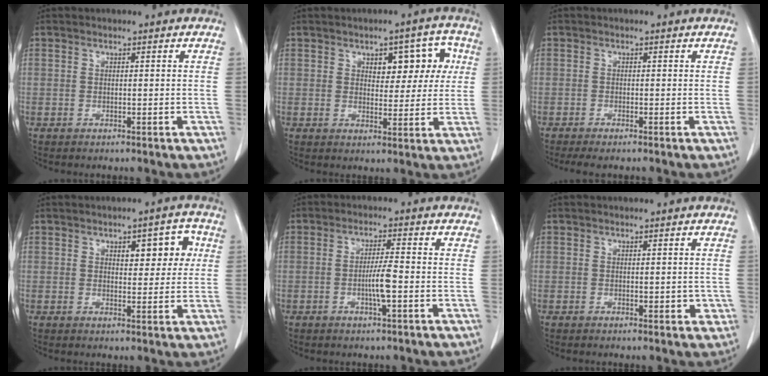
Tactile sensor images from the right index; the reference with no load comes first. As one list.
[{"total": 7.3, "force": [2.2, 3.9, 5.7], "torque": [-0.058, 0.026, 0.032]}, {"total": 2.2, "force": [-1.8, 0.2, 1.2], "torque": [-0.018, -0.005, -0.028]}, {"total": 6.6, "force": [2.1, 3.3, 5.3], "torque": [-0.057, 0.021, 0.030]}, {"total": 2.7, "force": [-0.6, 0.0, 2.6], "torque": [-0.049, -0.002, -0.010]}, {"total": 2.0, "force": [-0.1, 0.9, 1.7], "torque": [-0.020, -0.002, 0.005]}]